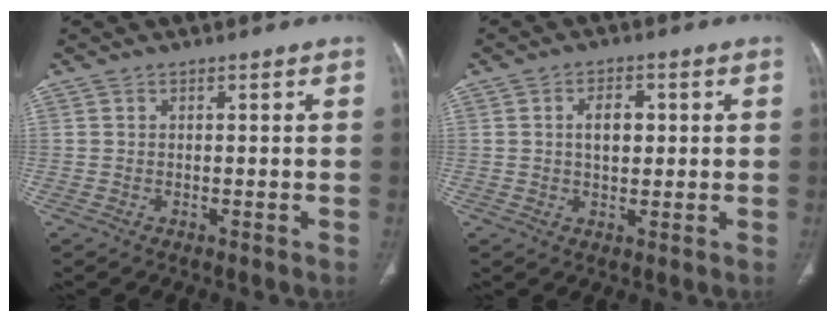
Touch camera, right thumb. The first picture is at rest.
{"total": 4.9, "force": [0.8, 3.0, 3.8], "torque": [-0.052, 0.002, 0.013]}